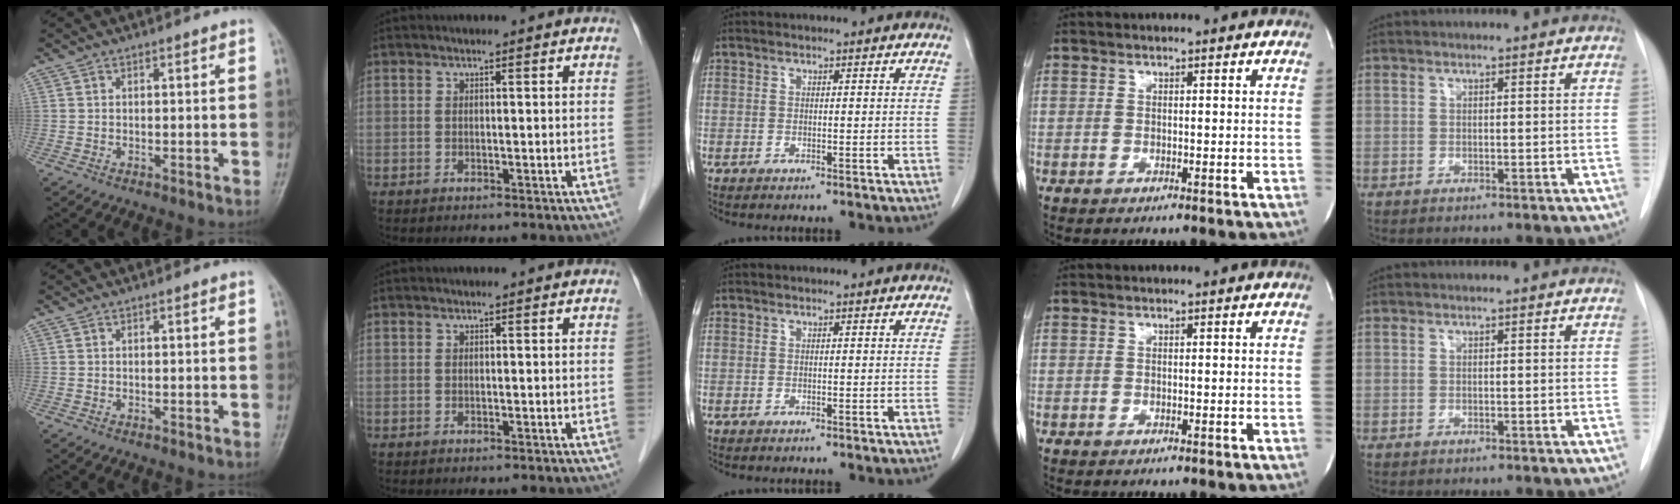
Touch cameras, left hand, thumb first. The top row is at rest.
{}